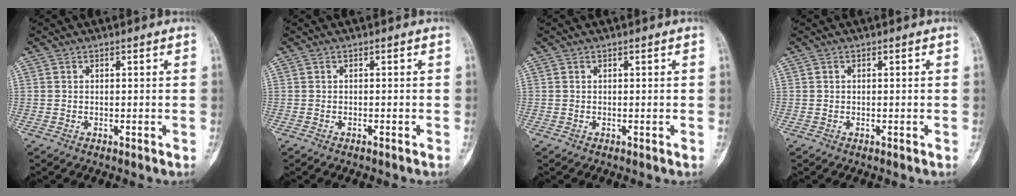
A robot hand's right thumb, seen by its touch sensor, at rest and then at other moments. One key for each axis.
{"total": 0.6, "fx": -0.5, "fy": 0.1, "fz": 0.3, "tx": -0.010, "ty": 0.003, "tz": -0.004}
{"total": 0.0}
{"total": 0.0}